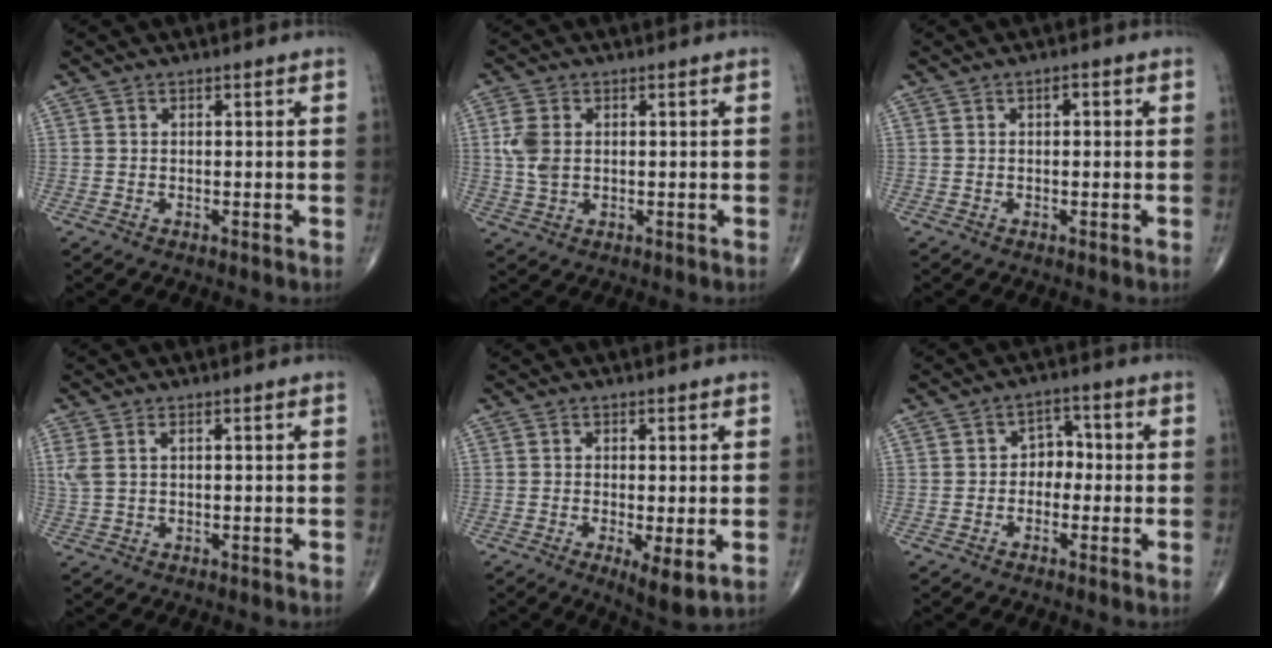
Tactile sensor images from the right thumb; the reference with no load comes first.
{"total": 5.0, "force": [0.7, 3.3, 3.7], "torque": [-0.084, 0.001, 0.018]}
{"total": 1.5, "force": [0.5, 0.8, 1.2], "torque": [-0.014, 0.002, 0.005]}
{"total": 3.1, "force": [1.1, 1.5, 2.5], "torque": [-0.076, 0.012, 0.031]}
{"total": 5.0, "force": [-1.0, 1.5, 4.7], "torque": [-0.080, -0.019, -0.017]}
{"total": 3.9, "force": [-0.6, 3.1, 2.4], "torque": [-0.007, 0.017, -0.020]}